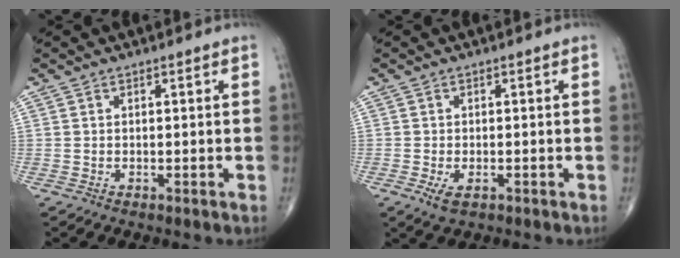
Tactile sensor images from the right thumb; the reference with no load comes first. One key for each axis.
{"total": 3.0, "fx": -1.2, "fy": 1.5, "fz": 2.3, "tx": -0.041, "ty": -0.003, "tz": -0.018}